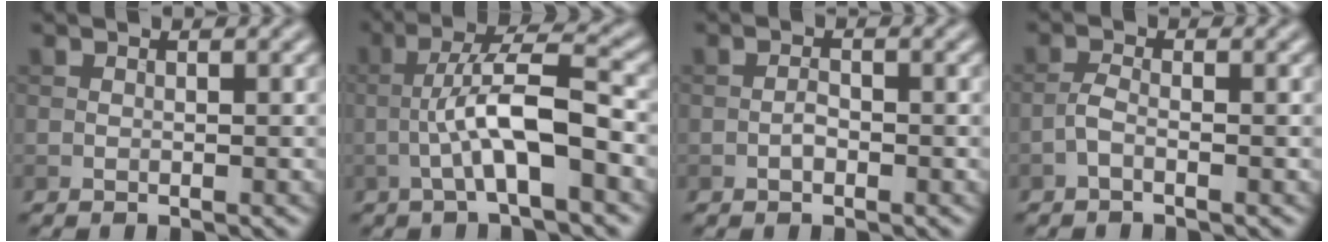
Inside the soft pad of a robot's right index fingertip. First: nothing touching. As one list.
[{"total": 6.6, "force": [-1.9, 1.3, 6.2], "torque": [-0.114, 0.020, -0.034]}, {"total": 1.1, "force": [-0.5, 0.6, 0.8], "torque": [-0.014, 0.003, -0.012]}, {"total": 1.5, "force": [-0.9, 0.4, 1.1], "torque": [-0.026, 0.002, -0.022]}]